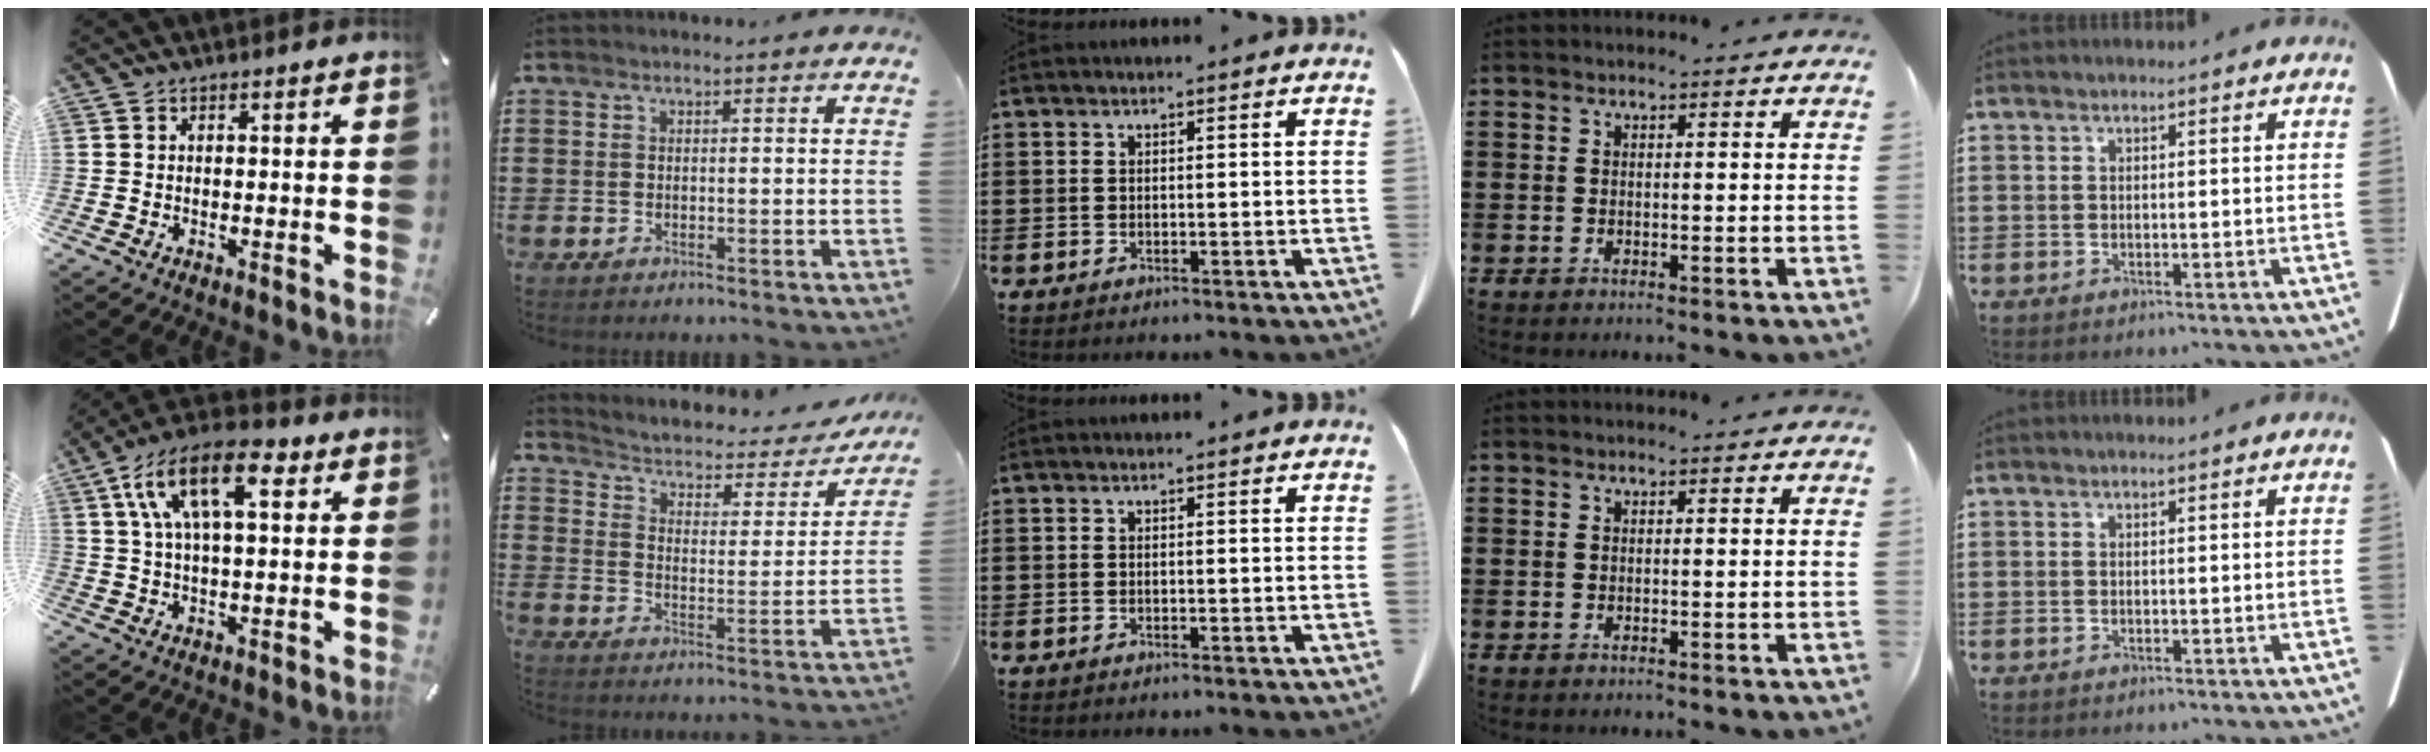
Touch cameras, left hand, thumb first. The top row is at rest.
{"thumb": {"total": 15.2, "force": [5.9, 7.1, 12.1], "torque": [-0.232, -0.003, 0.099]}, "index": {"total": 2.1, "force": [1.4, 1.2, 1.1], "torque": [-0.035, -0.020, 0.012]}}